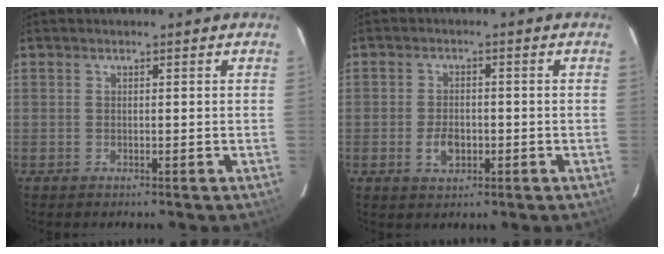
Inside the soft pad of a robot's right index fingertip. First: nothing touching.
{"total": 4.2, "force": [-1.2, 2.8, 3.0], "torque": [-0.057, -0.001, -0.016]}